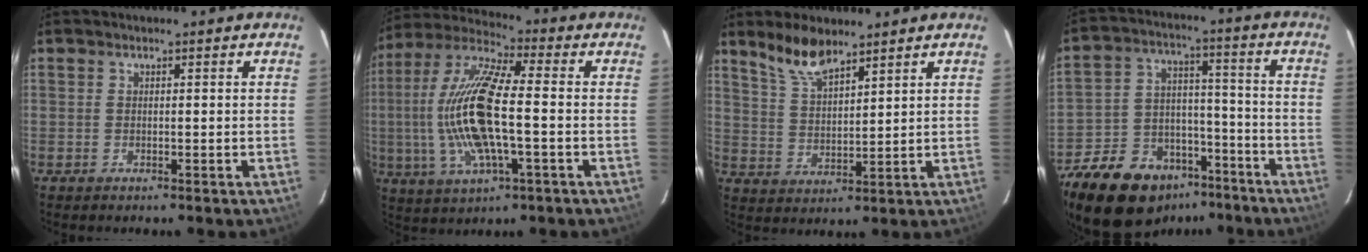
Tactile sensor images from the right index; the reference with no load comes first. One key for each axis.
{"total": 17.9, "fx": -1.5, "fy": 4.9, "fz": 17.2, "tx": -0.343, "ty": -0.001, "tz": -0.031}
{"total": 7.5, "fx": 6.0, "fy": 2.2, "fz": 3.9, "tx": -0.076, "ty": 0.005, "tz": 0.123}
{"total": 21.2, "fx": -14.6, "fy": 12.1, "fz": 9.5, "tx": -0.219, "ty": 0.033, "tz": -0.215}